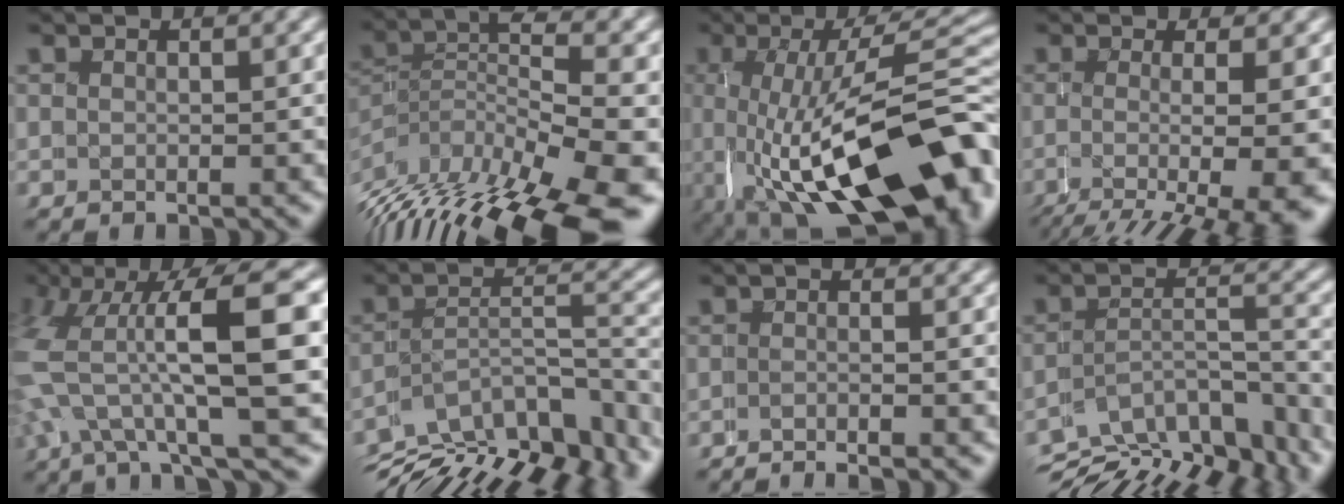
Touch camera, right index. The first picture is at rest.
{"total": 10.4, "force": [-2.7, 4.1, 9.1], "torque": [-0.145, -0.016, -0.029]}
{"total": 16.4, "force": [-5.5, 7.0, 13.8], "torque": [-0.231, -0.030, -0.055]}
{"total": 8.2, "force": [-1.6, 2.1, 7.7], "torque": [-0.099, -0.016, -0.011]}
{"total": 10.1, "force": [1.0, 4.2, 9.2], "torque": [-0.159, 0.001, 0.014]}
{"total": 13.8, "force": [-8.4, 7.2, 8.3], "torque": [-0.111, -0.031, -0.121]}
{"total": 3.0, "force": [-2.7, 0.1, 1.4], "torque": [-0.005, 0.007, -0.049]}
{"total": 13.0, "force": [-9.2, 6.6, 6.2], "torque": [-0.076, -0.028, -0.140]}